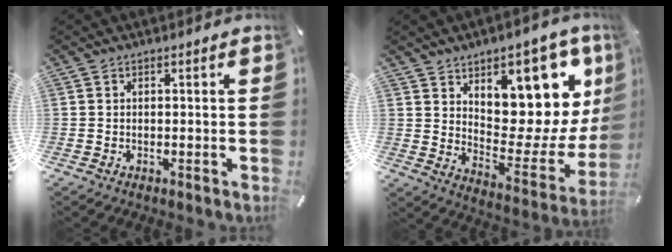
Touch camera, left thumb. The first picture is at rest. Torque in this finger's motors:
{"motor_torque": [2.58, 2.43, 1.14, -1.25, 0.13]}